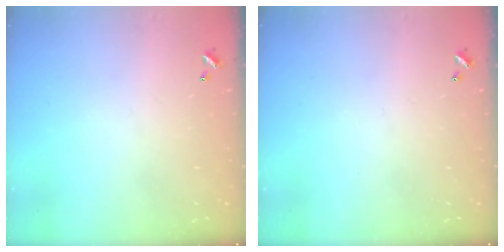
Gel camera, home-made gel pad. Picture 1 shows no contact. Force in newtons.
{"total": 0.0}